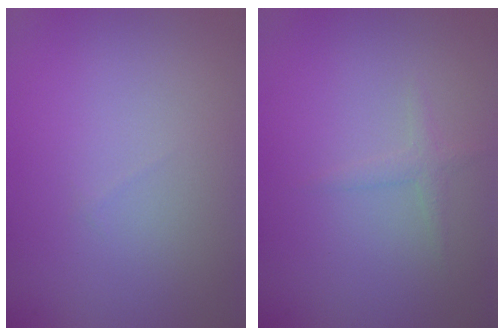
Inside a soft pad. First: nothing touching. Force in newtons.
{"total": 1.1, "press": 1.1, "slide": 0.1}